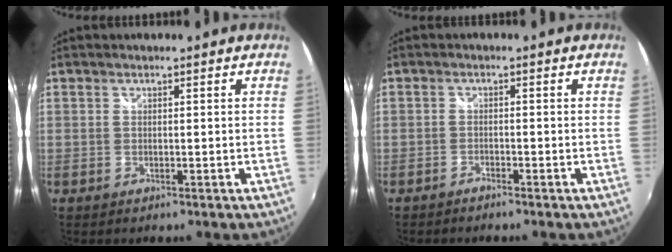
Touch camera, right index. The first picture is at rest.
{"total": 1.4, "force": [-1.3, 0.2, 0.2], "torque": [-0.015, -0.003, -0.027]}